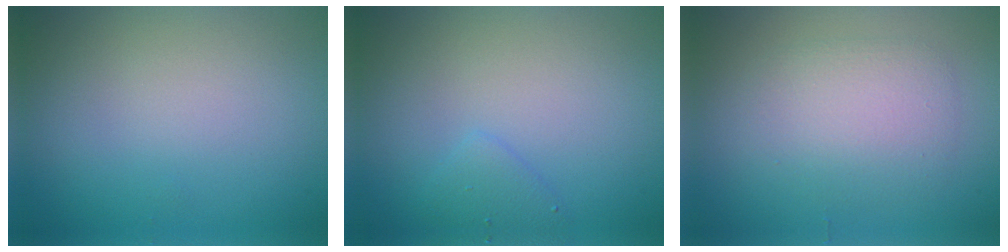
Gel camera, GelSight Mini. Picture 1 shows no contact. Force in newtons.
{"total": 1.4, "press": 1.4, "slide": 0.1}
{"total": 3.6, "press": 3.6, "slide": 0.0}